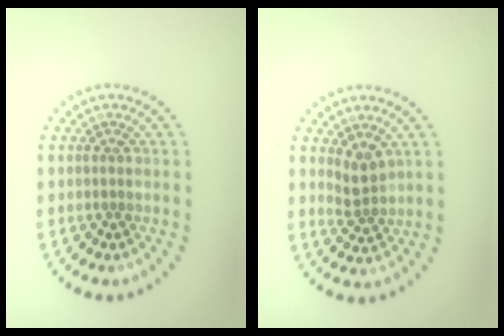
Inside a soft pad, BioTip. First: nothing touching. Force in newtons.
{"total": 2.0, "press": 1.7, "slide": 1.2}